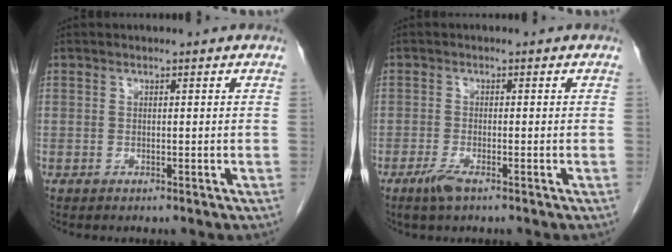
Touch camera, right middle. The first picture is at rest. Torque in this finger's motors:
{"motor_torque": [0.09, 0.07, 0.02, 0.03]}